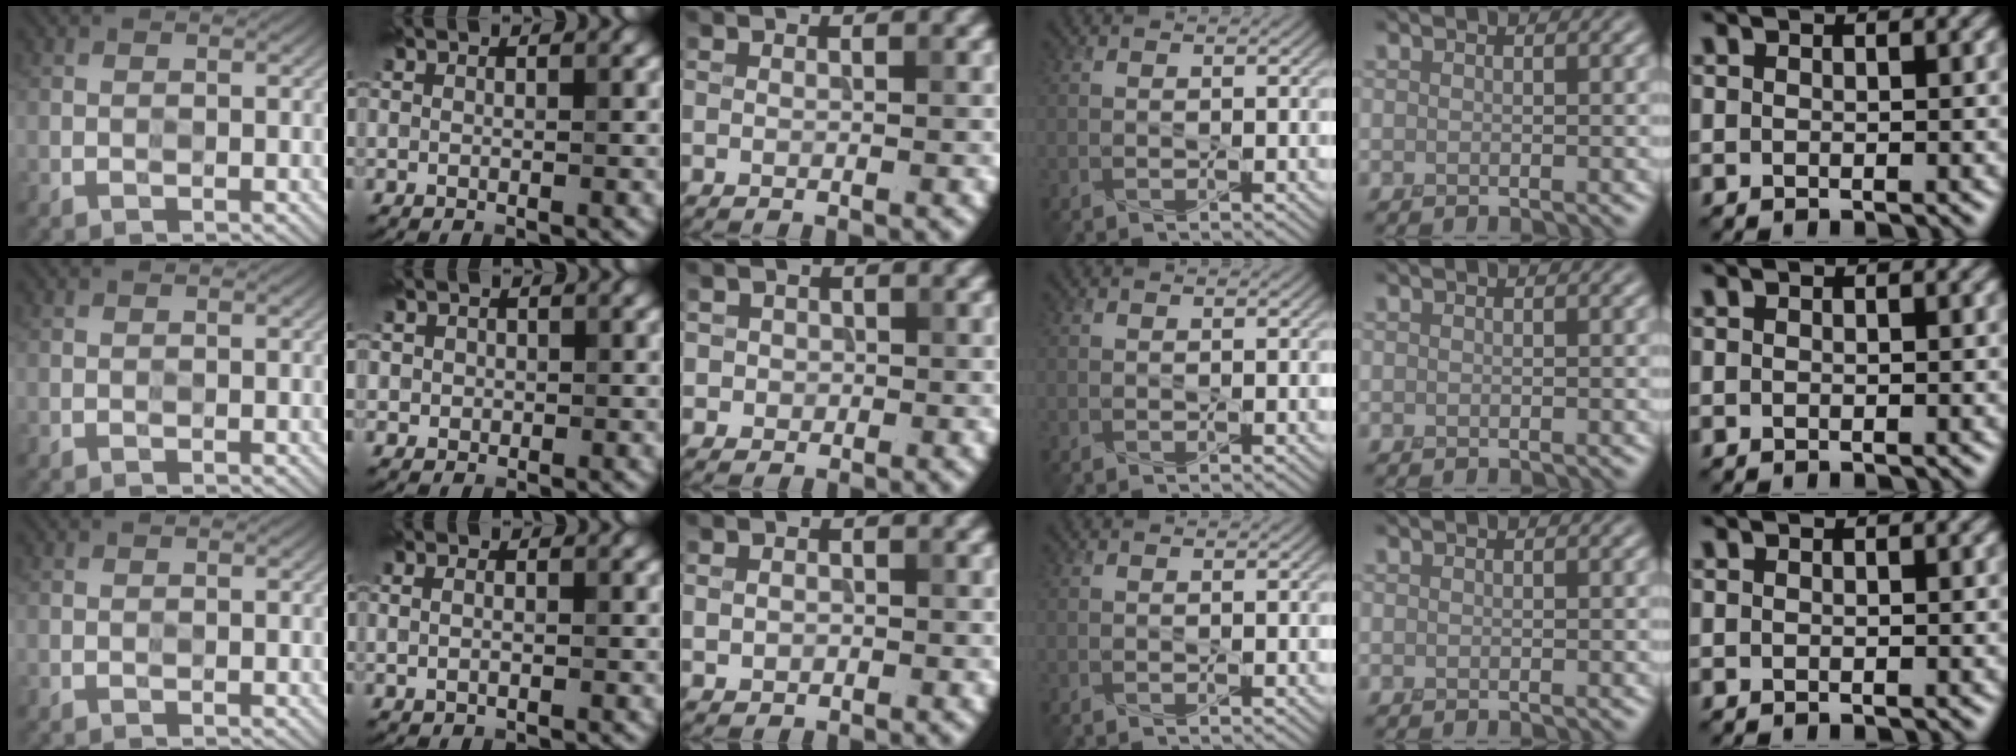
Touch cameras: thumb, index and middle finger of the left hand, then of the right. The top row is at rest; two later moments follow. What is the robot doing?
{"motion": "press", "object": "memory foam"}